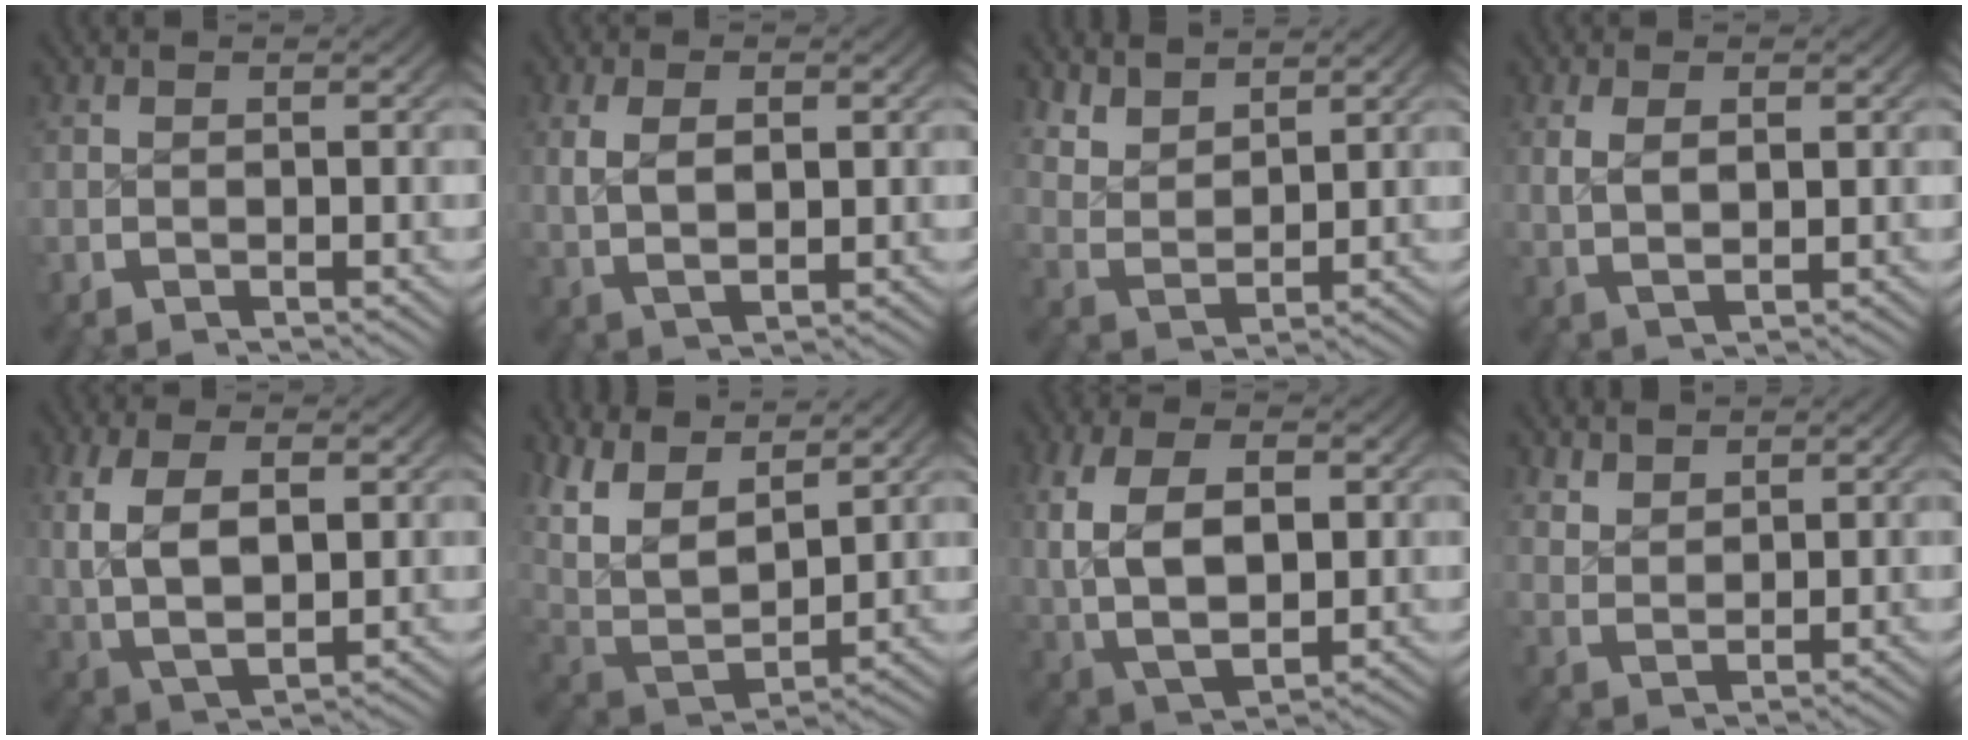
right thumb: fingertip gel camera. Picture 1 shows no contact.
{"total": 3.8, "force": [0.8, 2.1, 3.0], "torque": [-0.059, -0.006, 0.027]}
{"total": 4.6, "force": [2.7, 2.7, 2.6], "torque": [-0.058, -0.015, 0.065]}
{"total": 2.8, "force": [0.9, 1.3, 2.3], "torque": [-0.046, -0.006, 0.030]}
{"total": 8.0, "force": [0.6, 5.2, 6.1], "torque": [-0.141, -0.021, 0.027]}
{"total": 9.9, "force": [2.9, 6.4, 6.9], "torque": [-0.166, -0.022, 0.059]}
{"total": 10.1, "force": [0.2, 6.9, 7.4], "torque": [-0.171, -0.028, 0.021]}
{"total": 2.4, "force": [2.3, 0.6, 0.5], "torque": [-0.005, -0.002, 0.052]}